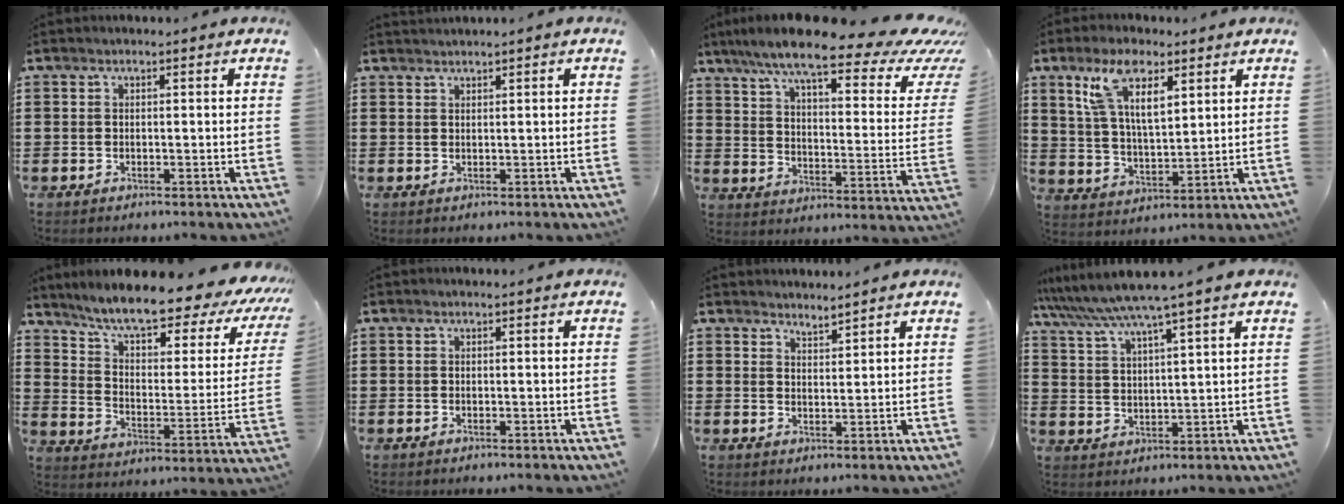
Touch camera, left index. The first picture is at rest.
{"total": 0.7, "force": [0.7, -0.1, 0.1], "torque": [-0.003, -0.003, 0.015]}
{"total": 12.2, "force": [9.1, 1.3, 8.1], "torque": [-0.162, -0.056, 0.148]}
{"total": 9.9, "force": [5.7, 3.8, 7.1], "torque": [-0.146, 0.002, 0.103]}
{"total": 9.6, "force": [8.1, 0.9, 5.2], "torque": [-0.115, -0.058, 0.132]}
{"total": 0.0}
{"total": 2.4, "force": [2.4, -0.1, -0.2], "torque": [-0.002, -0.004, 0.047]}
{"total": 6.2, "force": [5.3, -0.6, 3.3], "torque": [-0.082, -0.029, 0.088]}